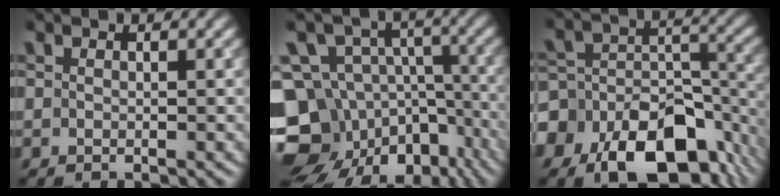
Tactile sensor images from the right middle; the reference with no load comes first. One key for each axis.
{"total": 16.7, "fx": -7.5, "fy": 12.9, "fz": 7.7, "tx": -0.148, "ty": -0.022, "tz": -0.104}
{"total": 12.8, "fx": -7.1, "fy": 8.1, "fz": 6.8, "tx": -0.111, "ty": -0.008, "tz": -0.103}